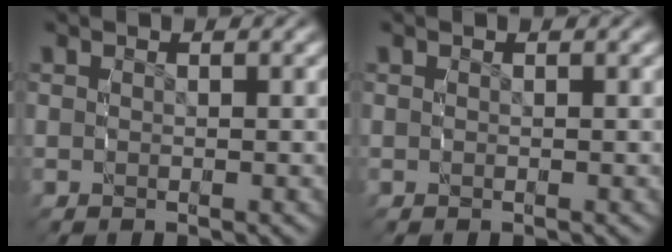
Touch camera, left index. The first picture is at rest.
{"total": 0.0}